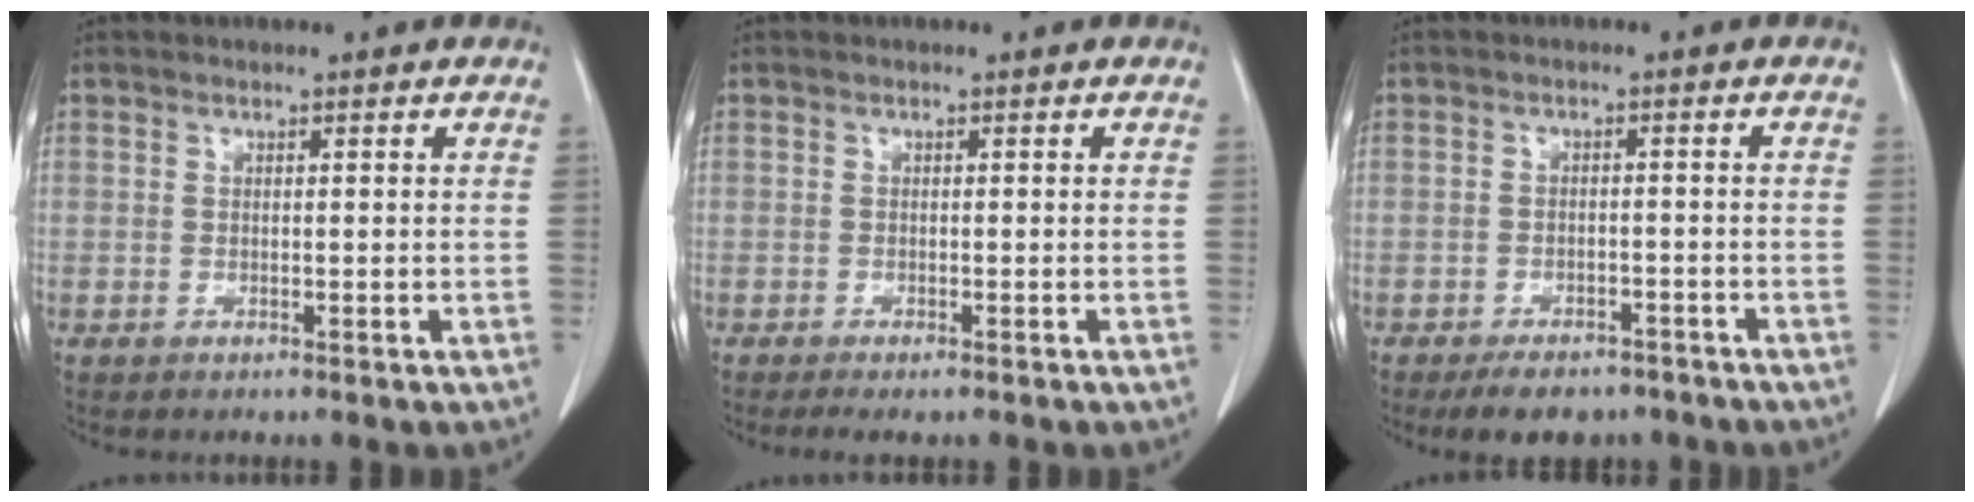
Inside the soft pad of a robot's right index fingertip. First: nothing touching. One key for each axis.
{"total": 1.8, "fx": -1.3, "fy": 0.2, "fz": 1.2, "tx": -0.016, "ty": -0.005, "tz": -0.019}
{"total": 6.2, "fx": -4.9, "fy": 3.0, "fz": 2.3, "tx": -0.026, "ty": 0.003, "tz": -0.069}